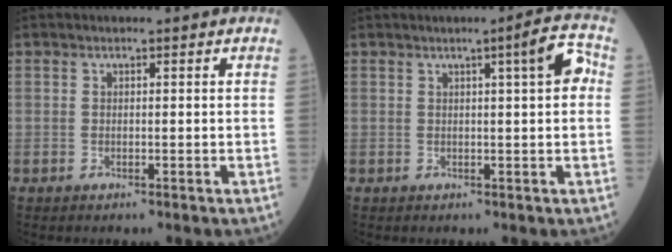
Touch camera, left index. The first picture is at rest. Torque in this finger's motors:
{"motor_torque": [0.44, -0.28, 0.26, 0.05]}